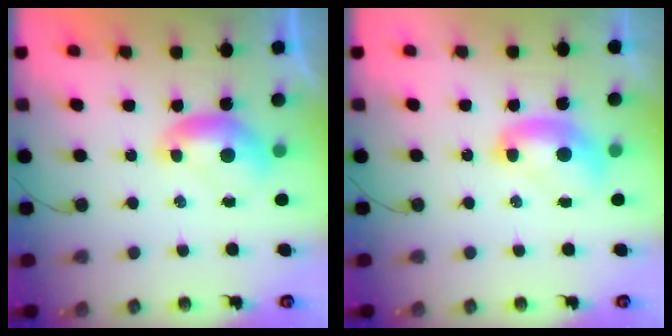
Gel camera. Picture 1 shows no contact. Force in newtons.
{"total": 2.1, "press": 2.1, "slide": 0.2}